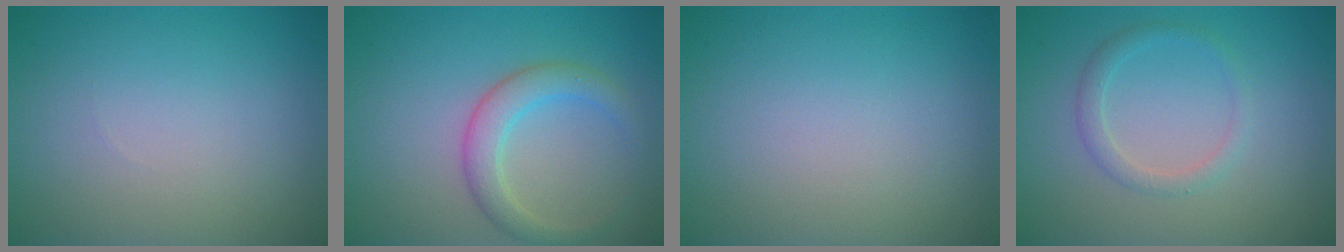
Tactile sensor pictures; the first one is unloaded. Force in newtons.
{"total": 3.2, "press": 3.2, "slide": 0.0}
{"total": 0.0}
{"total": 1.7, "press": 1.7, "slide": 0.0}